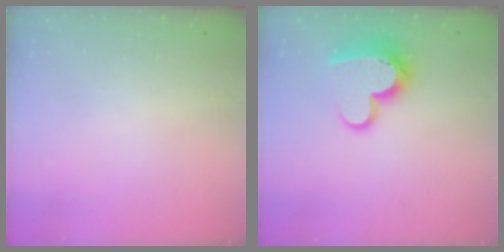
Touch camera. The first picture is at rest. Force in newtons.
{"total": 14.6, "press": 14.5, "slide": 1.2}